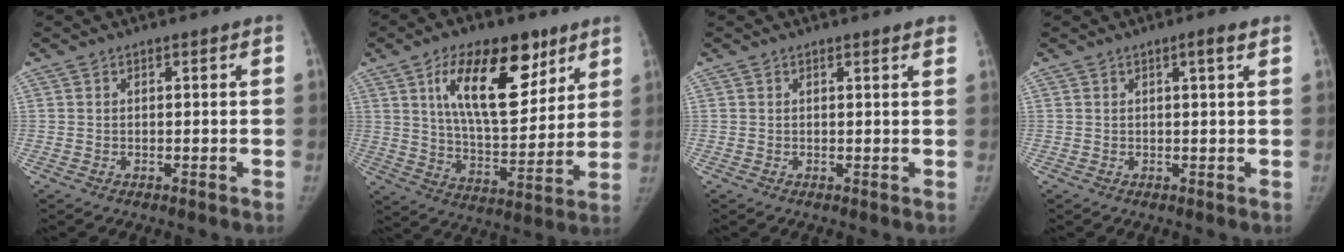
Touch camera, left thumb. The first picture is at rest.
{"total": 19.6, "force": [9.4, 9.4, 14.4], "torque": [-0.185, -0.045, 0.163]}
{"total": 1.8, "force": [1.6, 0.1, 1.0], "torque": [-0.010, -0.004, 0.014]}
{"total": 2.0, "force": [1.0, -0.1, 1.7], "torque": [-0.030, -0.004, 0.015]}